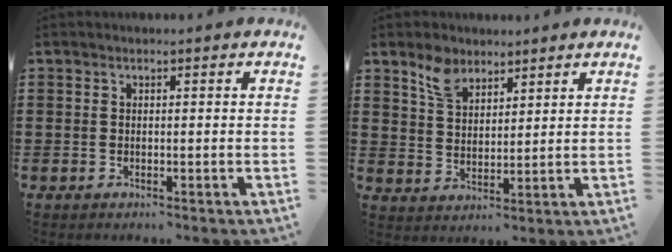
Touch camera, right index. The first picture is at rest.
{"total": 5.5, "force": [4.1, 2.9, 2.2], "torque": [-0.059, 0.006, 0.079]}